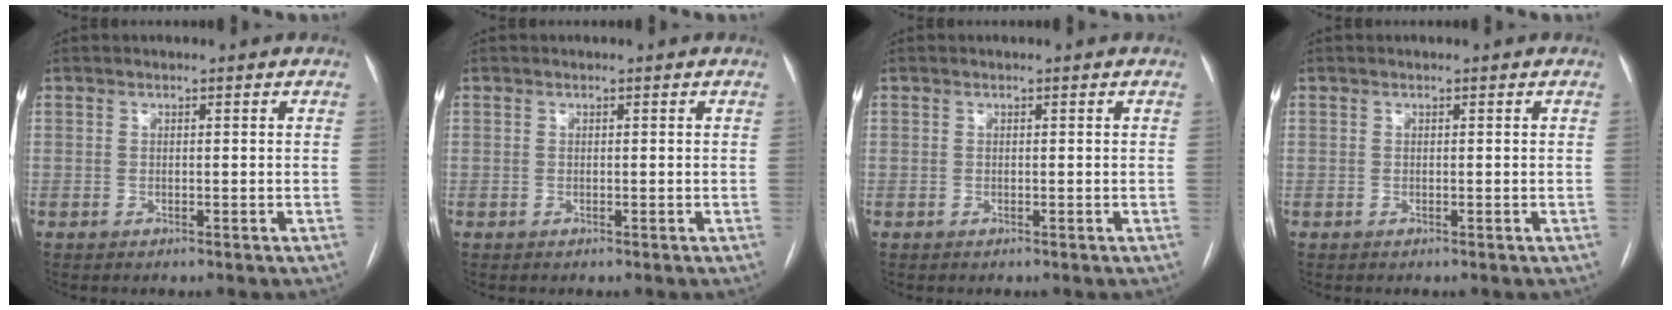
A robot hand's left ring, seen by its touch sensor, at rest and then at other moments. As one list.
[{"total": 0.0}, {"total": 0.0}, {"total": 0.0}]